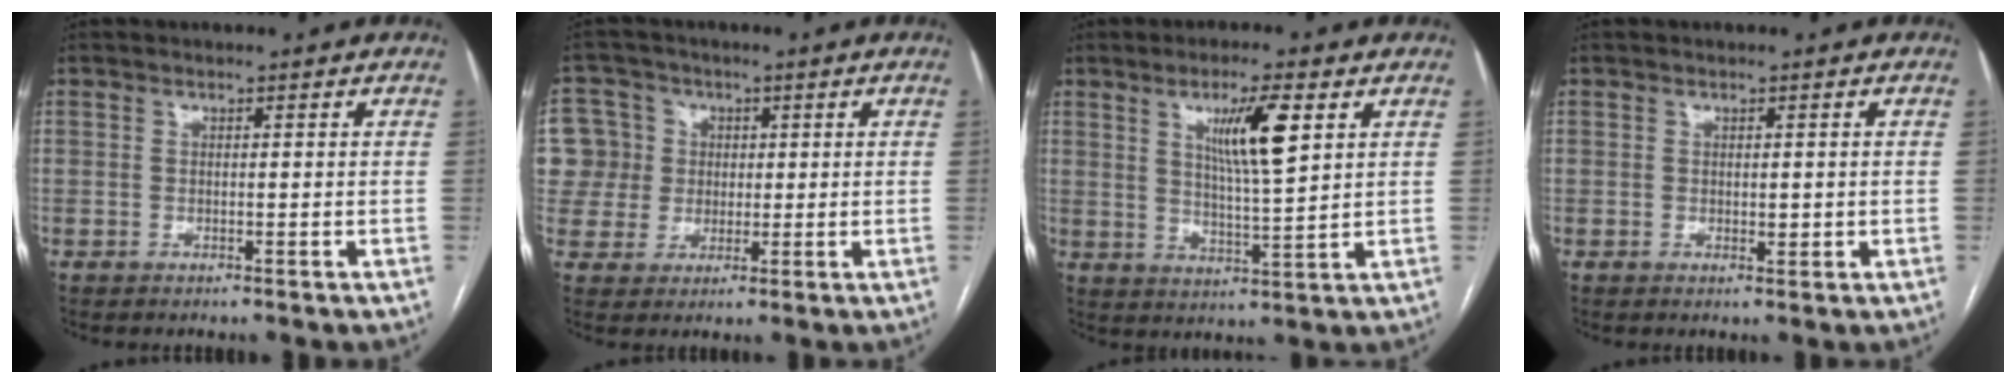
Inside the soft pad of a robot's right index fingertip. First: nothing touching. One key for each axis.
{"total": 11.1, "fx": 1.9, "fy": 10.8, "fz": 1.6, "tx": -0.060, "ty": 0.048, "tz": 0.053}
{"total": 8.6, "fx": 3.4, "fy": 0.5, "fz": 7.9, "tx": -0.139, "ty": -0.005, "tz": 0.060}
{"total": 1.4, "fx": 0.0, "fy": 0.8, "fz": 1.2, "tx": -0.016, "ty": -0.001, "tz": 0.005}